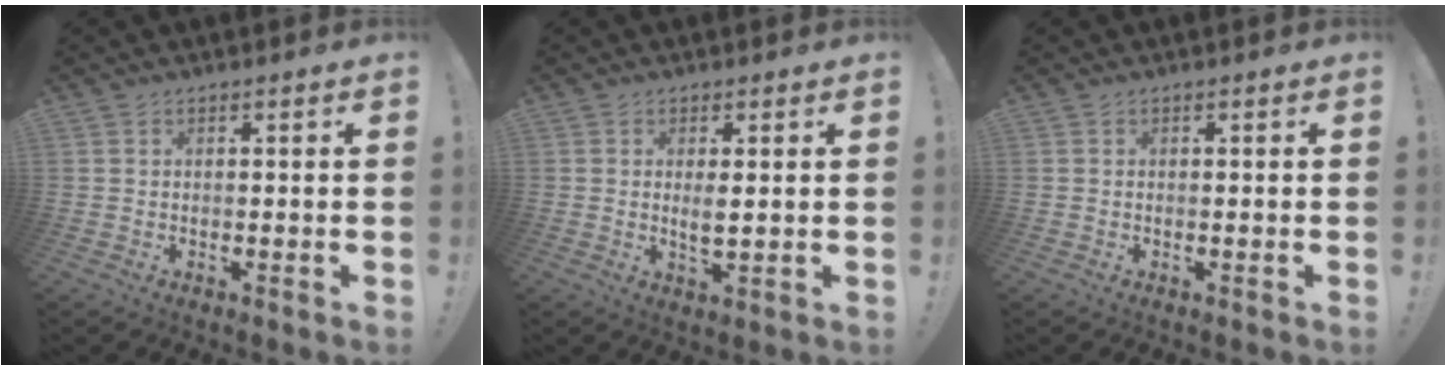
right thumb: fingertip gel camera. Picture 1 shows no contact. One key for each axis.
{"total": 3.2, "fx": 1.0, "fy": 0.9, "fz": 2.9, "tx": -0.045, "ty": -0.008, "tz": 0.016}
{"total": 0.0}